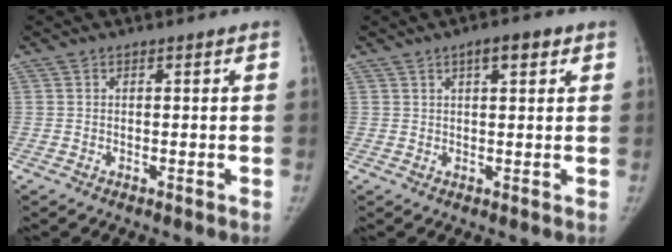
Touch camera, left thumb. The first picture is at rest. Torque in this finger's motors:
{"motor_torque": [0.21, 0.02, 0.42, -0.48, 0.09]}